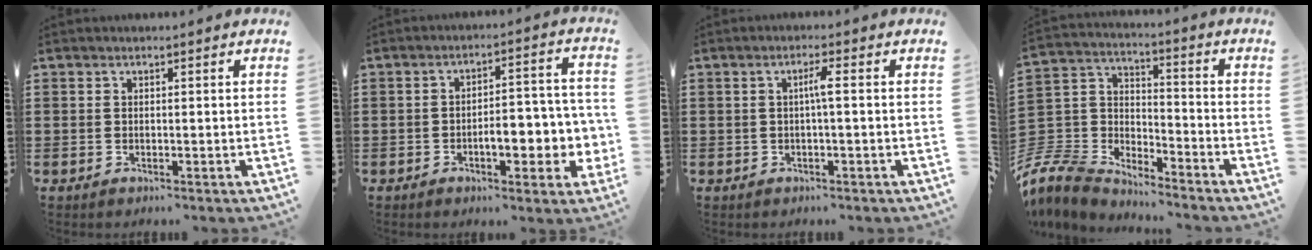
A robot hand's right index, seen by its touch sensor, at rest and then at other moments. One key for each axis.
{"total": 6.7, "fx": -2.2, "fy": 2.9, "fz": 5.7, "tx": -0.072, "ty": -0.001, "tz": -0.043}
{"total": 2.1, "fx": -0.2, "fy": -0.1, "fz": 2.1, "tx": -0.041, "ty": -0.001, "tz": -0.007}
{"total": 7.6, "fx": -6.9, "fy": 3.0, "fz": 1.2, "tx": -0.079, "ty": -0.011, "tz": -0.149}